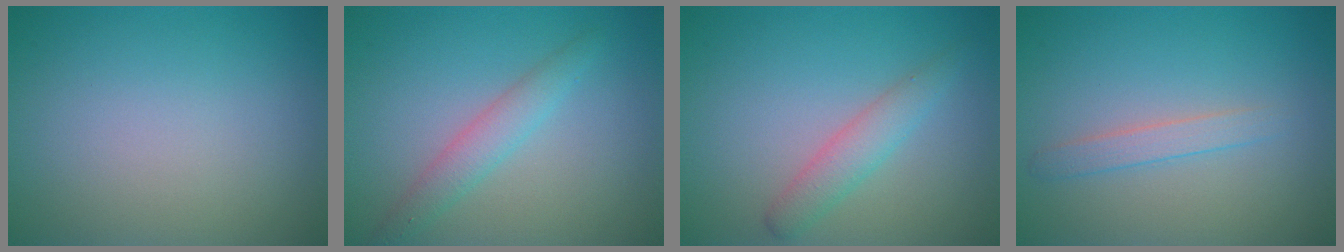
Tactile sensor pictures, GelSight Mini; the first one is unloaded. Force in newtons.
{"total": 2.3, "press": 2.3, "slide": 0.1}
{"total": 2.3, "press": 2.3, "slide": 0.2}
{"total": 1.6, "press": 1.6, "slide": 0.1}